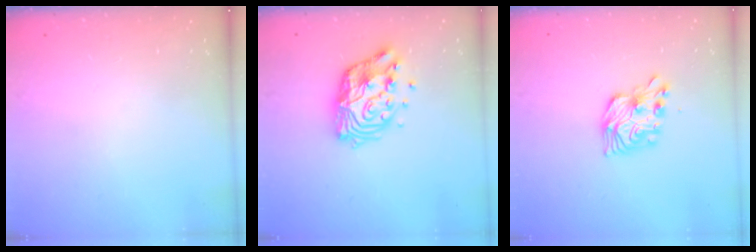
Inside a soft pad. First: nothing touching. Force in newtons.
{"total": 13.3, "press": 13.2, "slide": 1.1}
{"total": 11.5, "press": 11.5, "slide": 0.4}